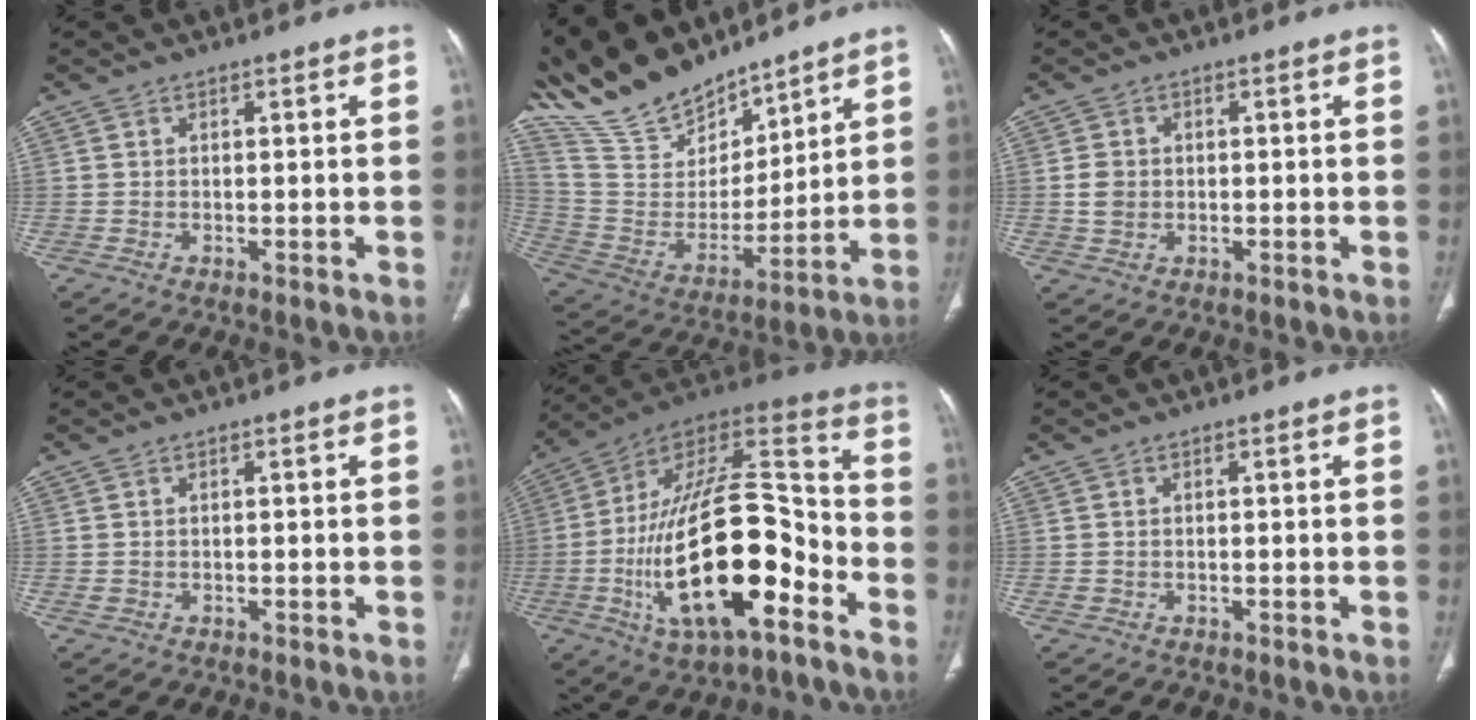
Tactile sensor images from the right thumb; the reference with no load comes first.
{"total": 19.7, "force": [17.5, 6.9, 5.9], "torque": [-0.084, -0.080, 0.340]}
{"total": 3.1, "force": [-0.1, 2.6, 1.5], "torque": [-0.021, 0.005, 0.001]}
{"total": 0.6, "force": [-0.2, 0.5, 0.2], "torque": [-0.004, 0.003, 0.001]}
{"total": 28.2, "force": [-9.6, 11.7, 23.8], "torque": [-0.438, 0.047, -0.153]}
{"total": 0.7, "force": [-0.3, 0.6, 0.2], "torque": [-0.004, 0.004, -0.001]}